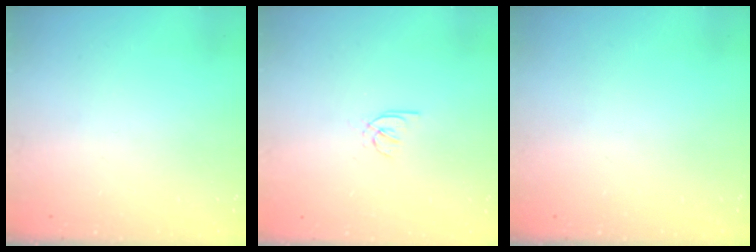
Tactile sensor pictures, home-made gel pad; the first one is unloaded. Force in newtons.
{"total": 1.7, "press": 1.7, "slide": 0.3}
{"total": 0.0}